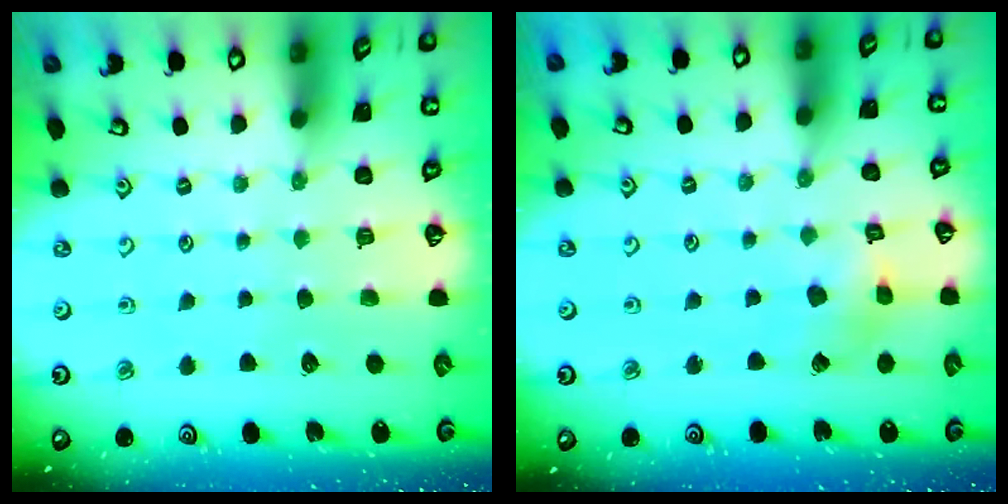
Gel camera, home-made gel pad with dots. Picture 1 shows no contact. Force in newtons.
{"total": 4.2, "press": 4.2, "slide": 0.4}